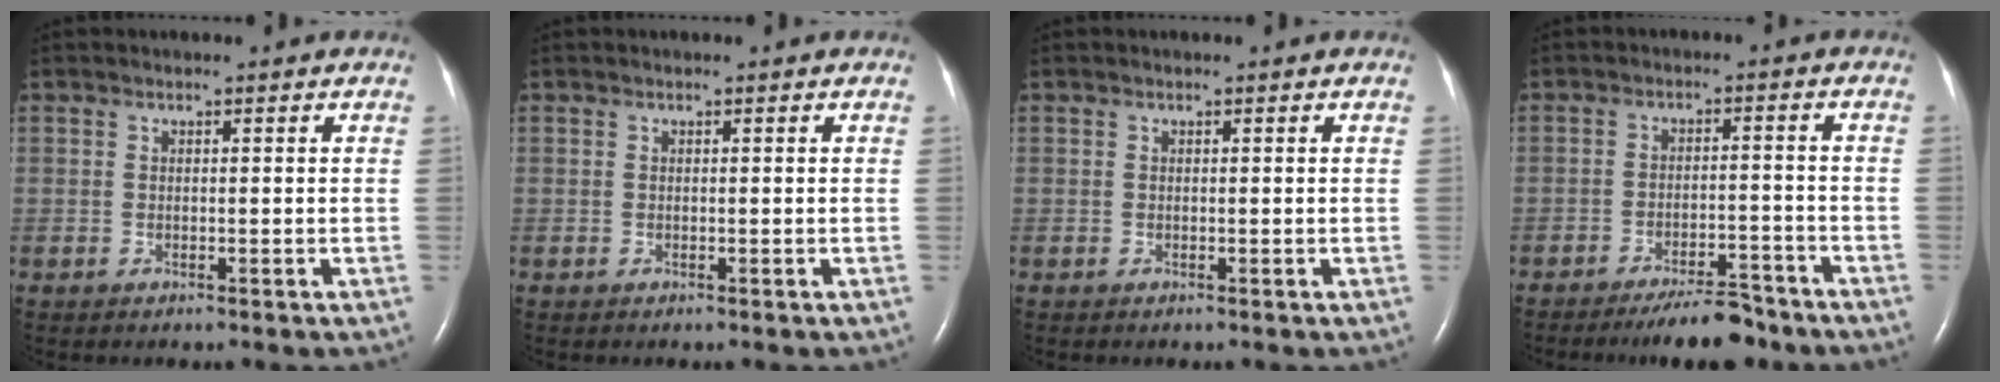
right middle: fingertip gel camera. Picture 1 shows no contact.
{"total": 0.0}
{"total": 0.0}
{"total": 6.7, "force": [-5.8, 1.3, 3.1], "torque": [-0.045, -0.008, -0.096]}